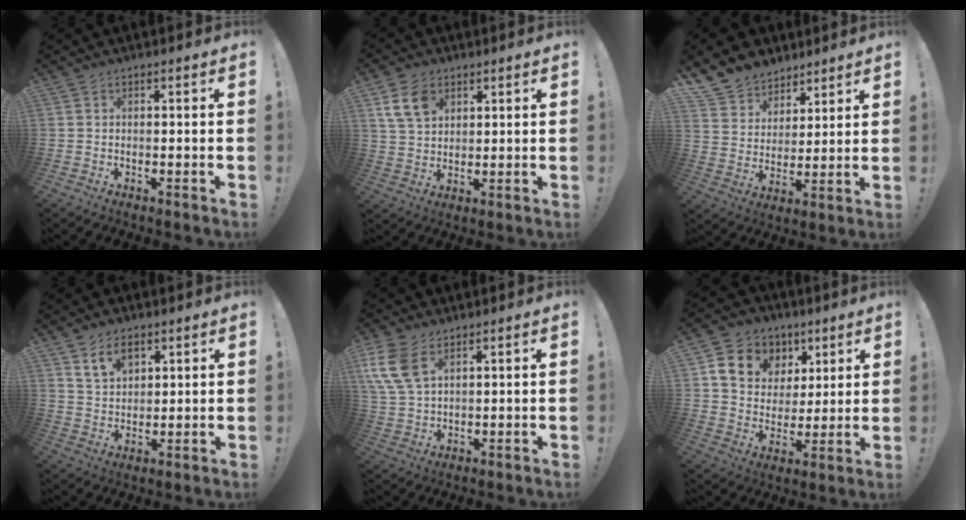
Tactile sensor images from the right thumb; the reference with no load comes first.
{"total": 9.4, "force": [4.4, 6.5, 5.1], "torque": [-0.095, -0.007, 0.088]}
{"total": 10.6, "force": [7.8, 7.0, 1.5], "torque": [-0.035, -0.062, 0.155]}
{"total": 7.5, "force": [4.8, 4.5, 3.6], "torque": [-0.064, -0.017, 0.091]}
{"total": 10.8, "force": [5.2, 6.6, 6.8], "torque": [-0.150, -0.014, 0.103]}
{"total": 13.1, "force": [6.1, 10.4, 5.1], "torque": [-0.081, -0.026, 0.125]}